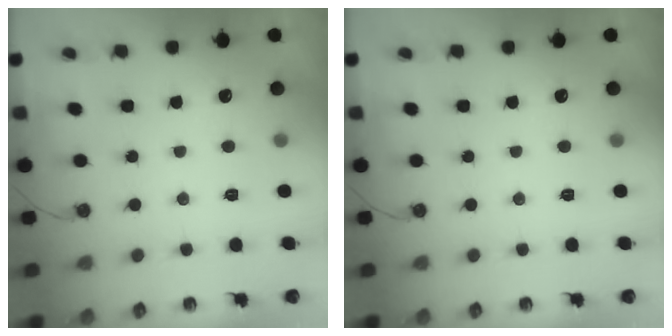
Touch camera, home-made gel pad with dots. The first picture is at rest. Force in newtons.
{"total": 0.0}